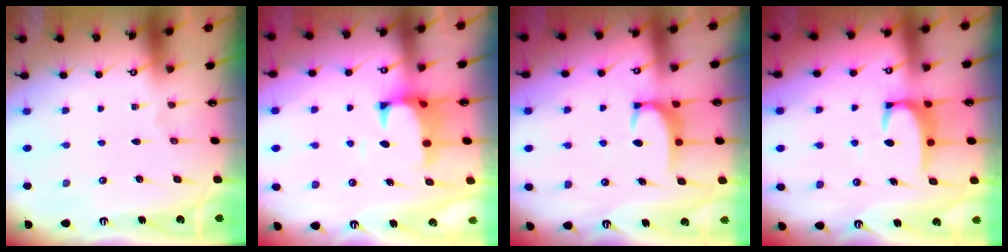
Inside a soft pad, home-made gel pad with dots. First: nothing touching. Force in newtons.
{"total": 1.7, "press": 1.3, "slide": 1.1}
{"total": 3.5, "press": 3.5, "slide": 0.4}
{"total": 4.0, "press": 3.9, "slide": 0.5}